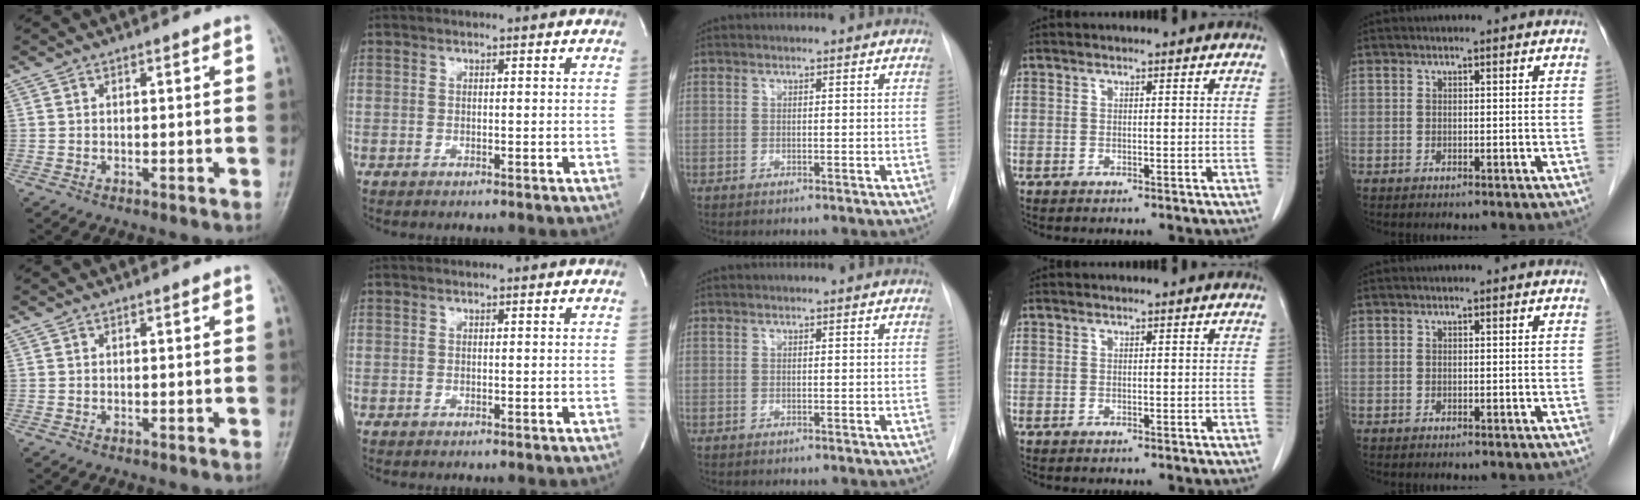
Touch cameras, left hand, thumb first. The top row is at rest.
{}